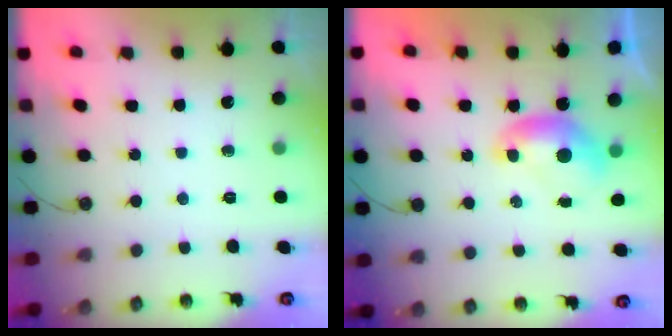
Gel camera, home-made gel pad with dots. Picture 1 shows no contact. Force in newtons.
{"total": 0.0}